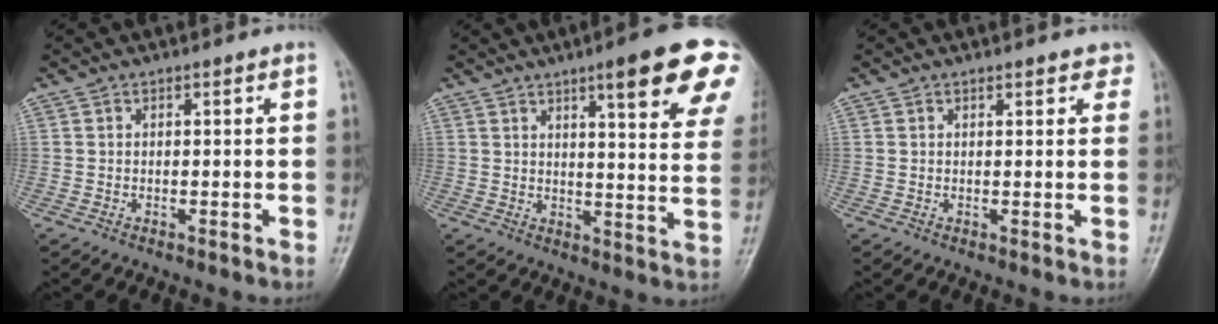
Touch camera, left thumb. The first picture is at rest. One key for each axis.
{"total": 16.8, "fx": 9.4, "fy": 3.0, "fz": 13.6, "tx": -0.150, "ty": -0.037, "tz": 0.114}
{"total": 2.7, "fx": 2.0, "fy": 1.2, "fz": 1.4, "tx": 0.008, "ty": -0.002, "tz": 0.019}